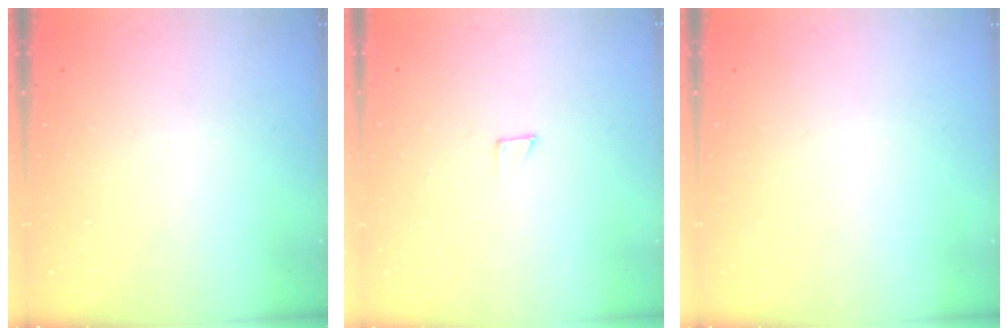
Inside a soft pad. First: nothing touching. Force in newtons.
{"total": 2.1, "press": 2.1, "slide": 0.1}
{"total": 0.0}